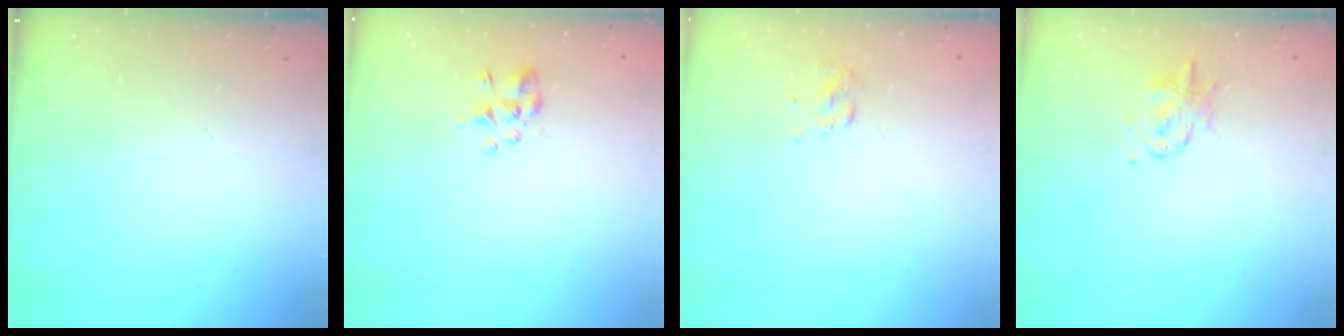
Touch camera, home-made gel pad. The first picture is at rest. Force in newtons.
{"total": 2.3, "press": 2.2, "slide": 0.8}
{"total": 2.7, "press": 2.5, "slide": 0.8}
{"total": 2.4, "press": 2.4, "slide": 0.3}